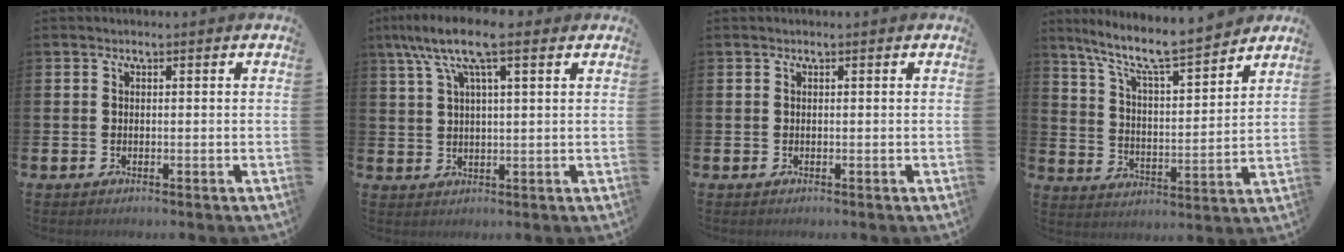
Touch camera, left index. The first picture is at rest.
{"total": 8.7, "force": [5.7, 2.4, 6.1], "torque": [-0.119, -0.006, 0.098]}
{"total": 0.0}
{"total": 8.9, "force": [8.0, 0.8, 3.8], "torque": [-0.099, -0.058, 0.135]}